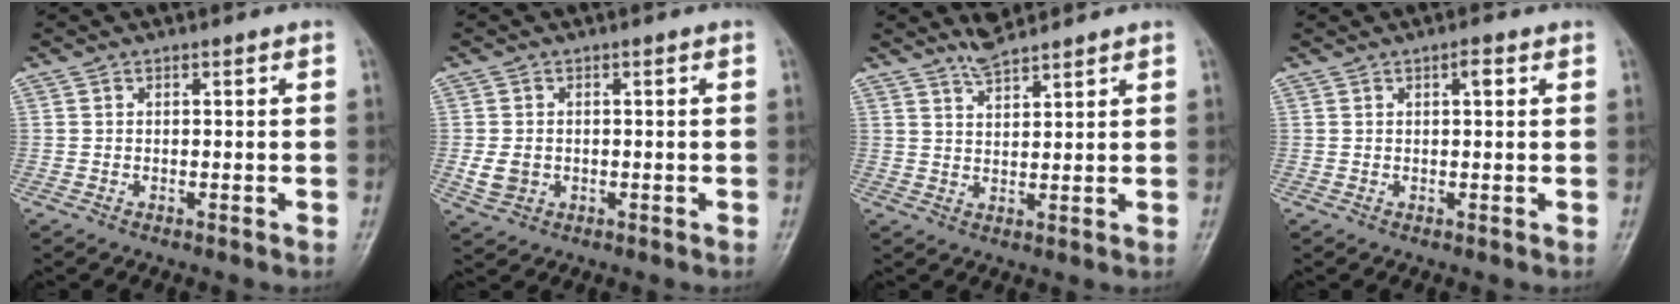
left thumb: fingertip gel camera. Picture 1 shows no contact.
{"total": 3.5, "force": [-0.3, 3.0, 1.9], "torque": [-0.028, -0.002, 0.000]}
{"total": 3.9, "force": [3.8, 0.6, 1.0], "torque": [-0.015, -0.020, 0.072]}
{"total": 1.6, "force": [0.7, 0.5, 1.3], "torque": [-0.018, 0.000, 0.009]}